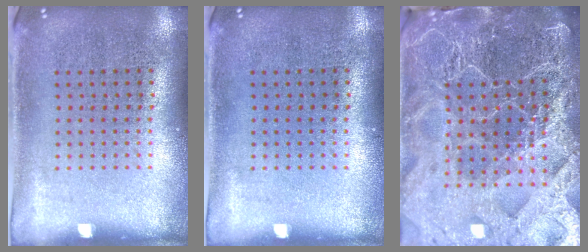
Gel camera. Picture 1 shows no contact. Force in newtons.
{"total": 0.0}
{"total": 5.9, "press": 5.2, "slide": 2.9}